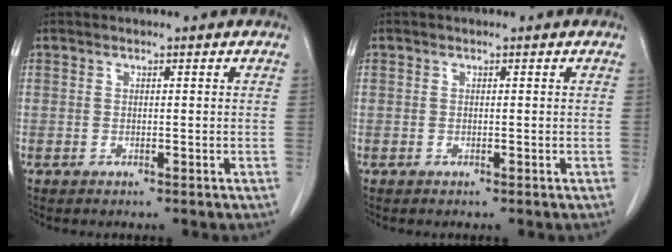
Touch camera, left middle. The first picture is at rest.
{"total": 0.0}